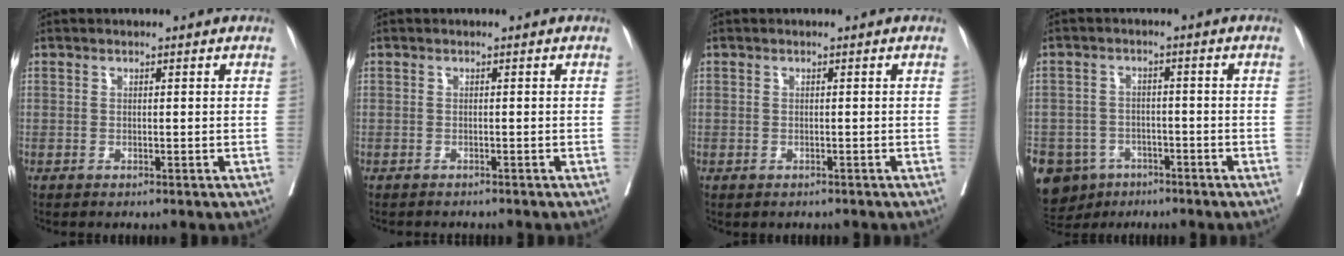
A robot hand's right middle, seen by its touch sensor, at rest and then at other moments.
{"total": 2.4, "force": [-2.3, 0.5, 0.6], "torque": [-0.012, -0.005, -0.029]}
{"total": 0.7, "force": [-0.6, 0.4, 0.1], "torque": [-0.009, -0.001, -0.008]}
{"total": 13.0, "force": [-7.6, 9.8, 3.8], "torque": [-0.109, 0.003, -0.107]}